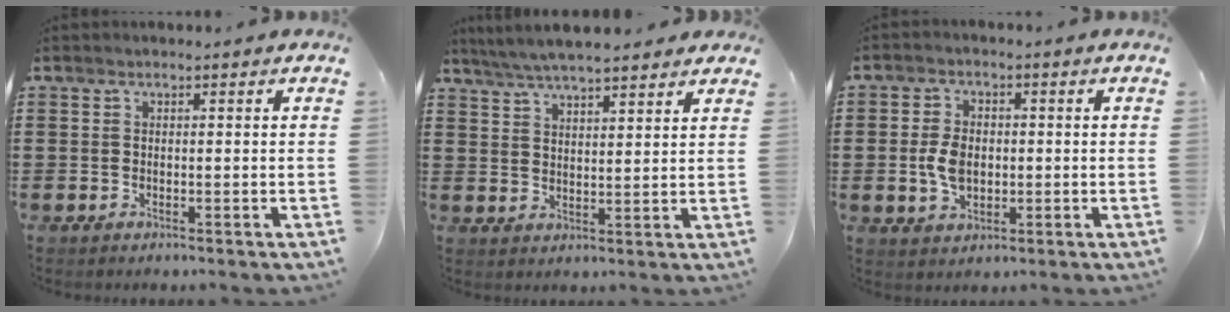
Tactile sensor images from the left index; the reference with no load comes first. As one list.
[{"total": 5.1, "force": [4.7, 0.5, 2.0], "torque": [-0.052, -0.012, 0.084]}, {"total": 5.0, "force": [-0.3, 3.2, 3.8], "torque": [-0.090, 0.004, -0.009]}]